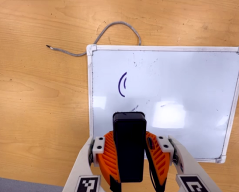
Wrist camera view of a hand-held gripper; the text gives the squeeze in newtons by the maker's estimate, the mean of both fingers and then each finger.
{"total": 7.0, "left": 6.0, "right": 7.9}